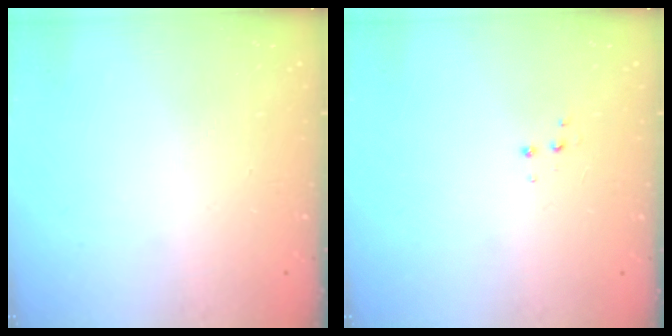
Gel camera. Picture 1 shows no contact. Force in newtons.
{"total": 3.3, "press": 3.2, "slide": 0.4}